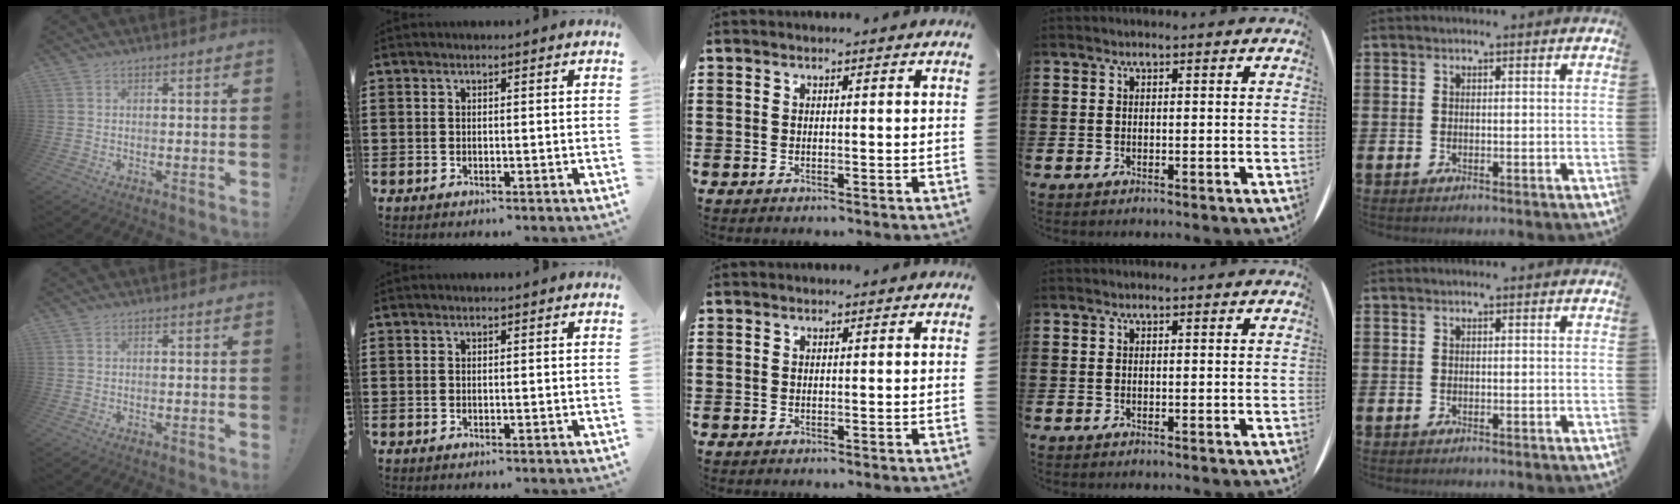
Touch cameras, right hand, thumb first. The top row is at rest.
{}